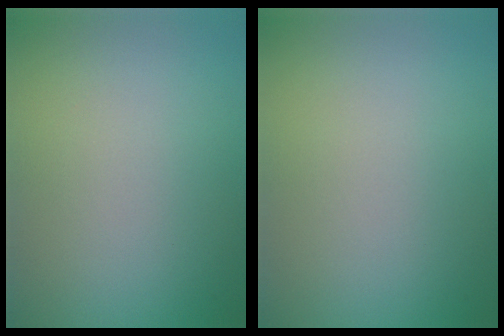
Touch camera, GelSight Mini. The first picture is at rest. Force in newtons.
{"total": 0.0}